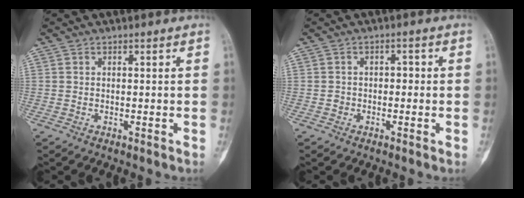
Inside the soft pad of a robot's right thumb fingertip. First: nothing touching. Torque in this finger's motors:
{"motor_torque": [0.38, 0.31, 0.21, -0.27, 0.05]}